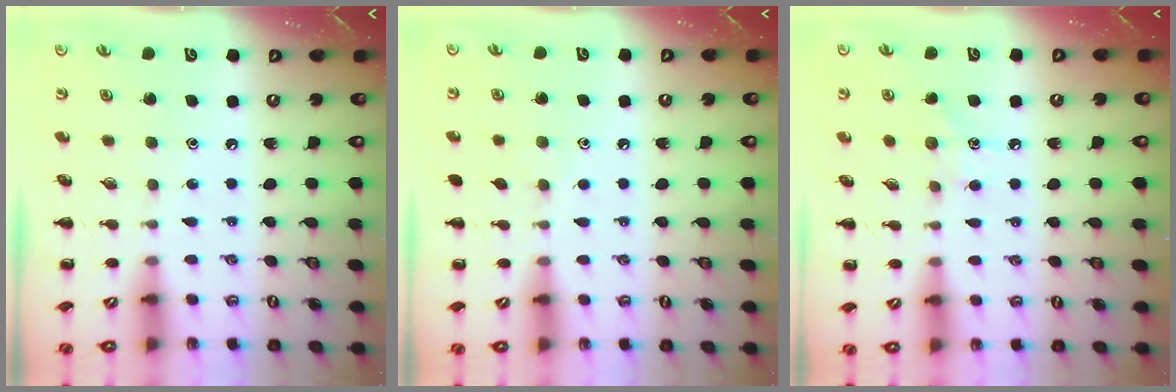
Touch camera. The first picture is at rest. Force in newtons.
{"total": 3.8, "press": 3.6, "slide": 1.4}
{"total": 5.0, "press": 4.8, "slide": 1.5}